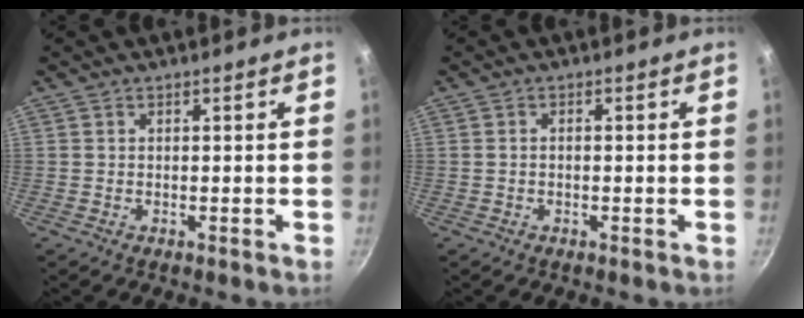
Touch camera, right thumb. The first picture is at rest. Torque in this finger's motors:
{"motor_torque": [0.32, 0.09, -0.48, 0.14, -0.02]}